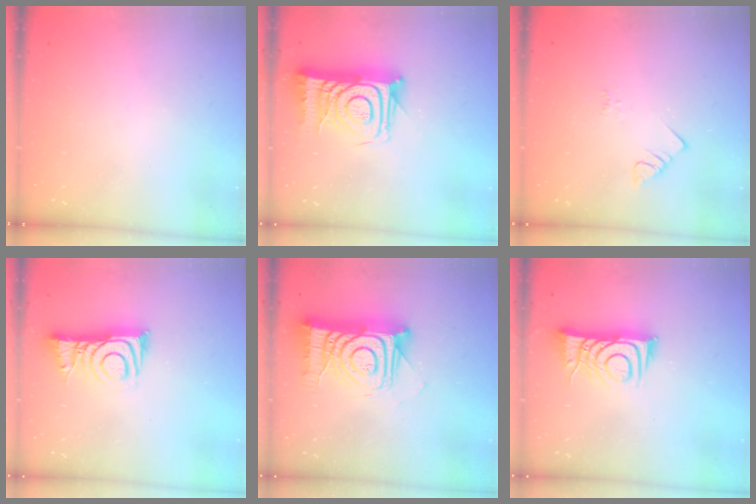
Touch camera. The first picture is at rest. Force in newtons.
{"total": 15.4, "press": 15.3, "slide": 1.4}
{"total": 2.0, "press": 2.0, "slide": 0.4}
{"total": 8.3, "press": 8.3, "slide": 0.7}
{"total": 17.6, "press": 17.5, "slide": 1.5}
{"total": 9.8, "press": 9.8, "slide": 1.2}